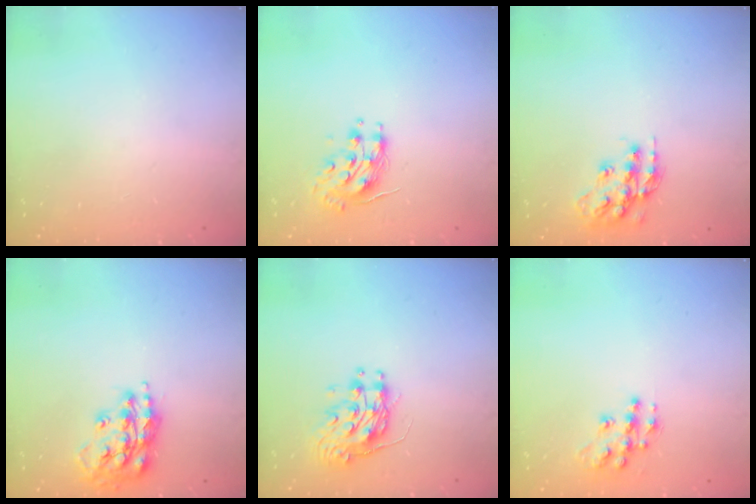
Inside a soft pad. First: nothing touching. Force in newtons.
{"total": 8.5, "press": 8.4, "slide": 0.5}
{"total": 14.0, "press": 14.0, "slide": 0.6}
{"total": 17.4, "press": 17.4, "slide": 1.4}
{"total": 9.6, "press": 9.6, "slide": 0.4}
{"total": 11.4, "press": 11.4, "slide": 0.8}